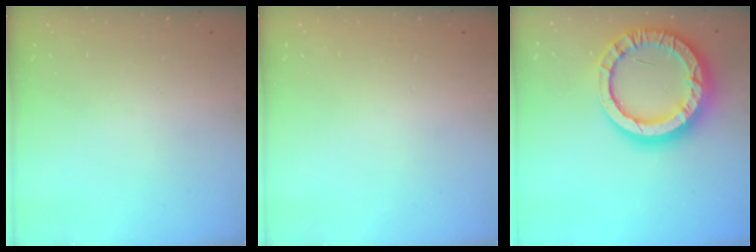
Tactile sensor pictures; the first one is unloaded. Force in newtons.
{"total": 2.5, "press": 2.5, "slide": 0.2}
{"total": 20.3, "press": 20.2, "slide": 2.0}